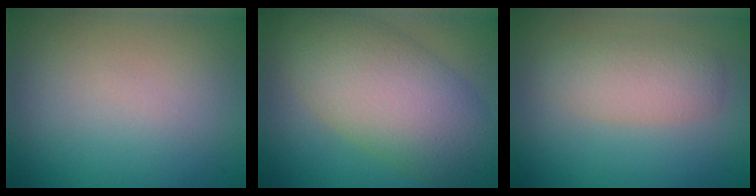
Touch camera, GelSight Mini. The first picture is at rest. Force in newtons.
{"total": 9.6, "press": 9.5, "slide": 0.3}
{"total": 3.0, "press": 3.0, "slide": 0.2}